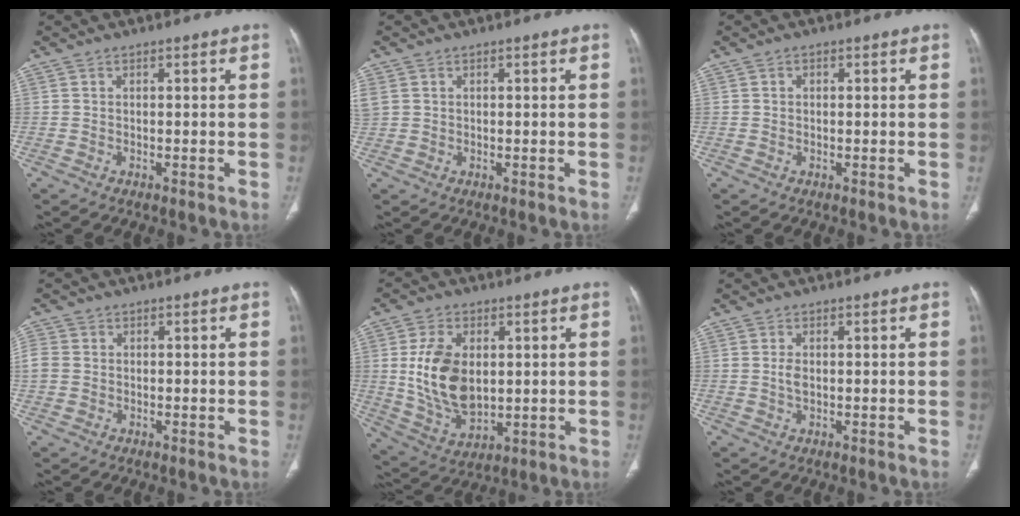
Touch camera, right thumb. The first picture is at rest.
{"total": 3.9, "force": [0.8, 3.2, 2.1], "torque": [-0.072, 0.014, 0.029]}
{"total": 0.7, "force": [0.1, 0.6, 0.3], "torque": [0.000, 0.002, -0.002]}
{"total": 3.7, "force": [-0.1, 3.2, 1.9], "torque": [-0.051, 0.005, -0.001]}
{"total": 14.0, "force": [1.6, 8.9, 10.7], "torque": [-0.183, -0.014, 0.042]}
{"total": 1.8, "force": [0.0, 1.0, 1.4], "torque": [-0.031, 0.000, -0.001]}